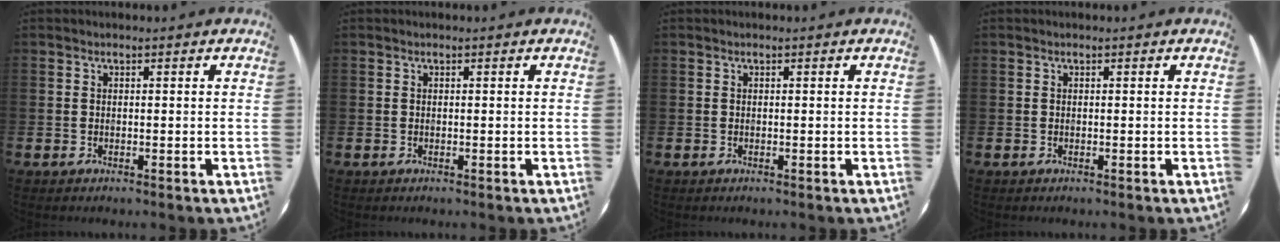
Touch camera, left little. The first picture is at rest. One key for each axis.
{"total": 0.0}
{"total": 0.0}
{"total": 0.0}